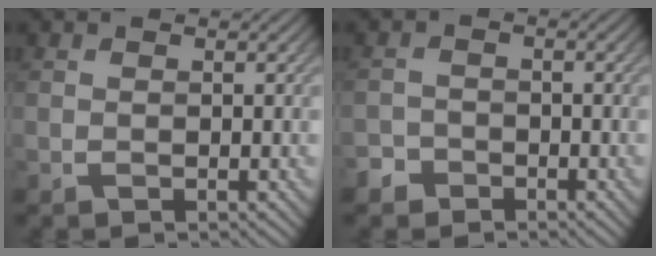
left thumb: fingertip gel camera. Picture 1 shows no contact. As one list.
[{"total": 2.4, "force": [-1.8, 1.6, 0.2], "torque": [-0.002, 0.002, -0.040]}]